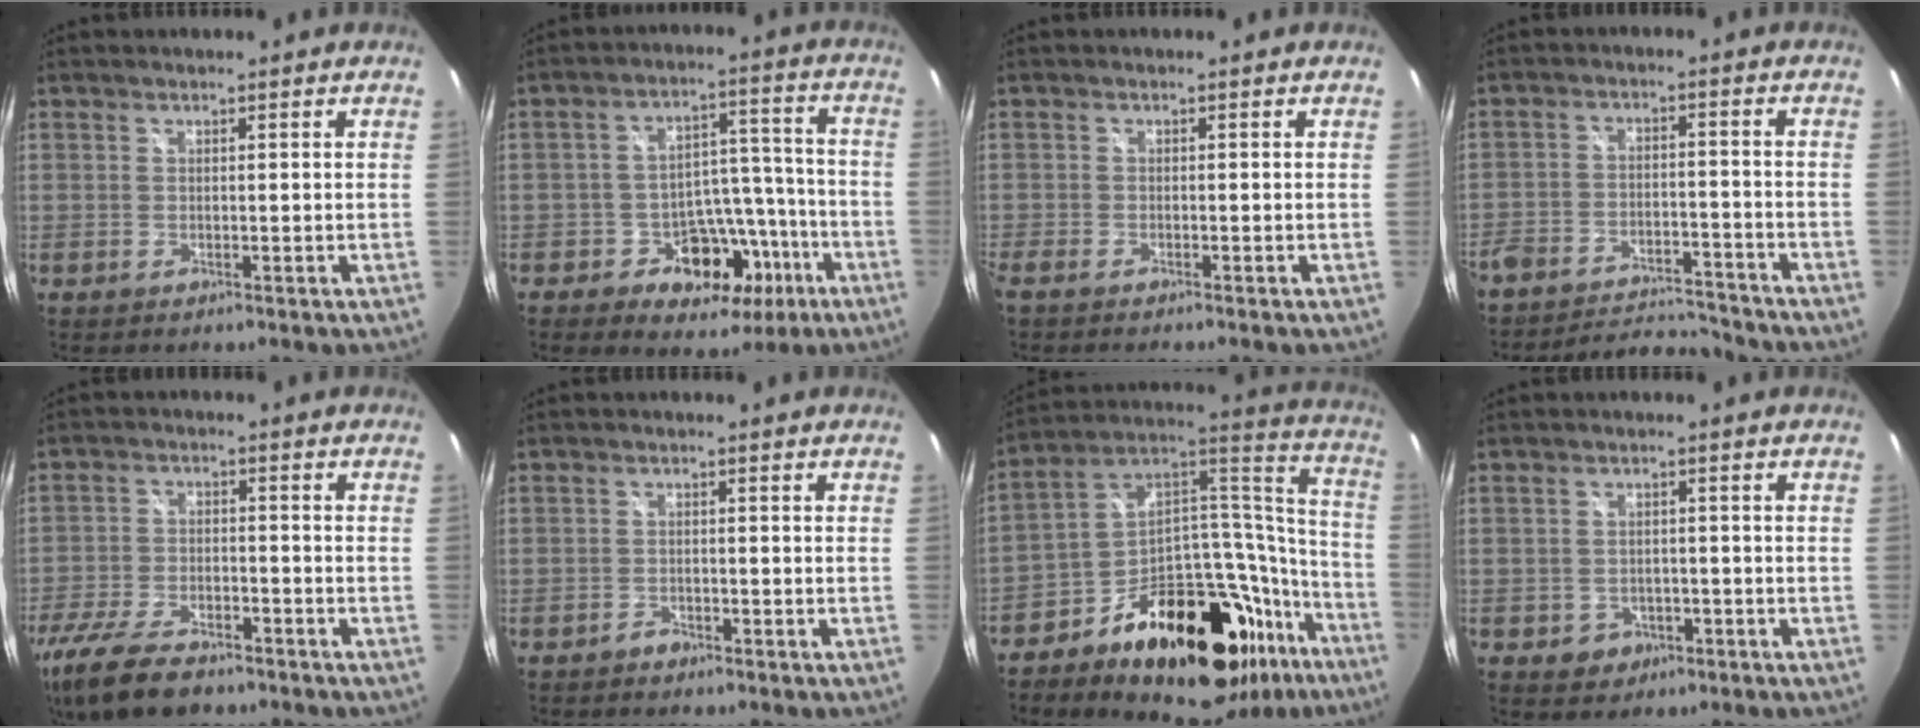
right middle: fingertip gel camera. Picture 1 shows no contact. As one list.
[{"total": 12.7, "force": [-6.4, 9.2, 5.9], "torque": [-0.096, 0.040, -0.072]}, {"total": 1.6, "force": [-1.5, 0.2, 0.6], "torque": [-0.017, -0.008, -0.030]}, {"total": 12.6, "force": [-11.9, 2.7, 3.0], "torque": [-0.084, 0.002, -0.185]}, {"total": 15.2, "force": [-11.2, 6.1, 8.4], "torque": [-0.200, -0.039, -0.200]}, {"total": 1.7, "force": [-1.4, 0.8, 0.2], "torque": [-0.005, 0.001, -0.025]}, {"total": 34.4, "force": [-19.6, 18.0, 21.9], "torque": [-0.318, 0.064, -0.279]}, {"total": 4.3, "force": [-1.9, 3.7, 1.2], "torque": [-0.035, 0.003, -0.019]}]